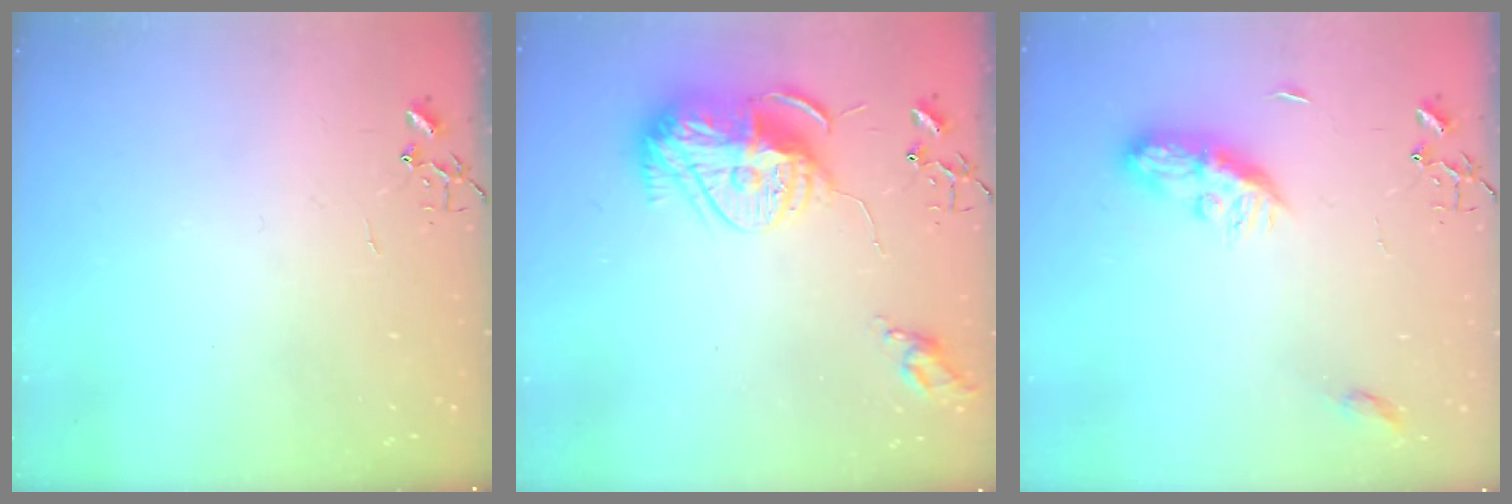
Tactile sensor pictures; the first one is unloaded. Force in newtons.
{"total": 14.8, "press": 14.8, "slide": 1.2}
{"total": 8.9, "press": 8.9, "slide": 0.2}